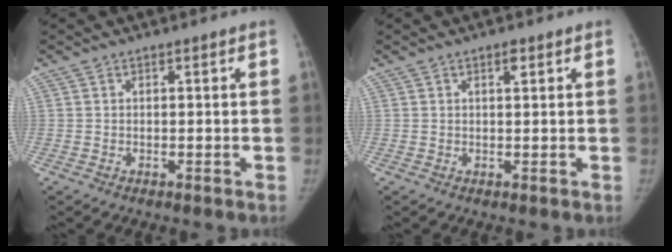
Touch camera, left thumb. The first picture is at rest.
{"total": 1.2, "force": [0.6, 0.6, 0.9], "torque": [-0.005, 0.000, 0.007]}